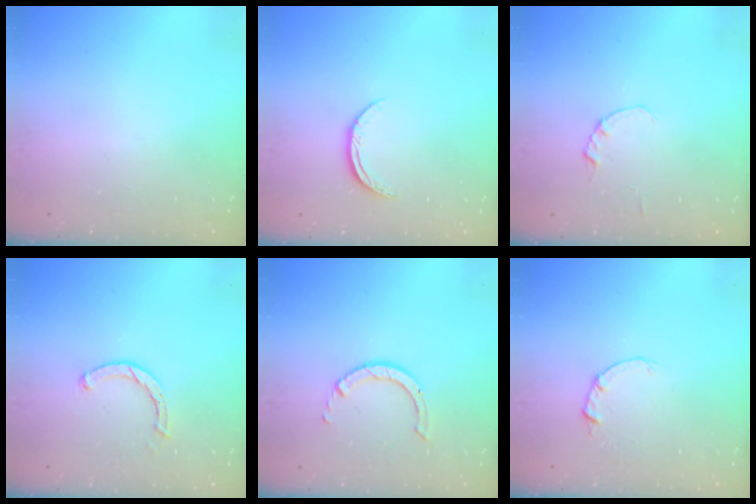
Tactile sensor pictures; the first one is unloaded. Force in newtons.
{"total": 6.2, "press": 6.1, "slide": 0.7}
{"total": 0.0}
{"total": 1.6, "press": 1.6, "slide": 0.2}
{"total": 3.6, "press": 3.6, "slide": 0.6}
{"total": 2.0, "press": 2.0, "slide": 0.3}